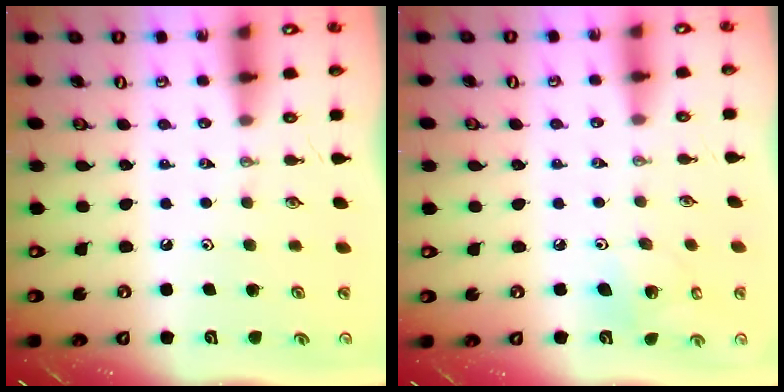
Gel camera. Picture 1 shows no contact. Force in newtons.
{"total": 6.9, "press": 6.7, "slide": 1.8}